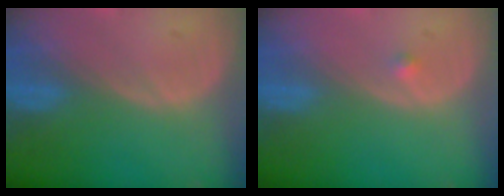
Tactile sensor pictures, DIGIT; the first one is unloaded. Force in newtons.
{"total": 0.8, "press": 0.6, "slide": 0.4}